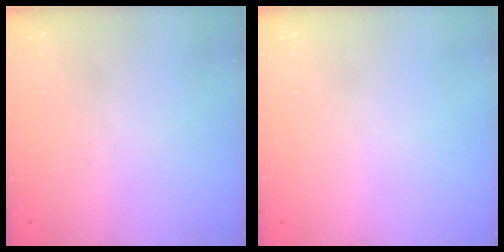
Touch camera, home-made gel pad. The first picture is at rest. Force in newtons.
{"total": 0.0}